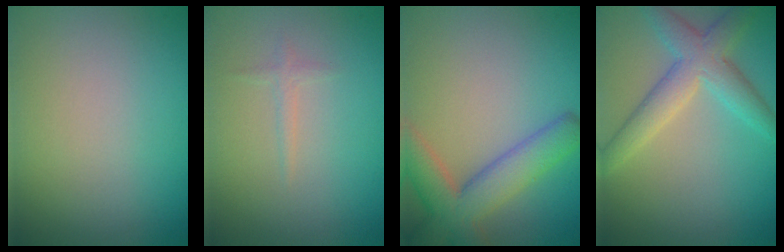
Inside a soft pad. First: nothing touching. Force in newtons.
{"total": 0.8, "press": 0.8, "slide": 0.1}
{"total": 6.1, "press": 6.1, "slide": 0.4}
{"total": 4.5, "press": 4.5, "slide": 0.2}